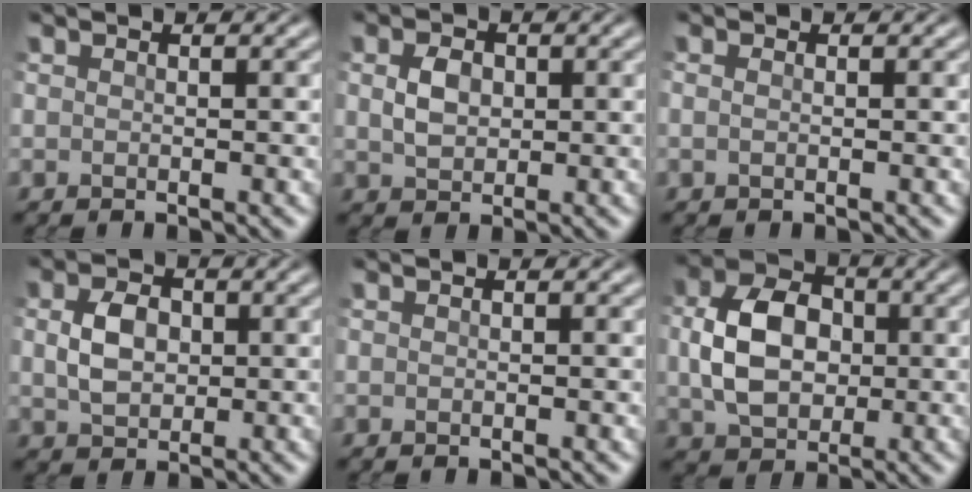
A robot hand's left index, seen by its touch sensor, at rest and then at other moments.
{"total": 2.7, "force": [0.4, 2.0, 1.7], "torque": [-0.039, 0.002, 0.008]}
{"total": 0.8, "force": [0.1, 0.4, 0.6], "torque": [-0.013, -0.005, -0.002]}
{"total": 3.7, "force": [0.4, 2.7, 2.5], "torque": [-0.055, 0.002, 0.005]}
{"total": 0.0}
{"total": 7.1, "force": [0.3, 5.2, 4.8], "torque": [-0.101, 0.006, 0.000]}